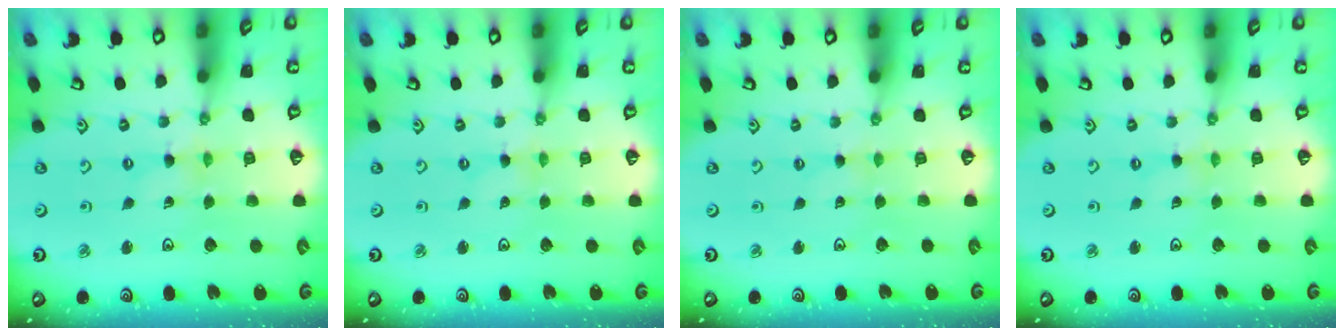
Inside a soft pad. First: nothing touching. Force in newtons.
{"total": 0.0}
{"total": 0.0}
{"total": 0.0}